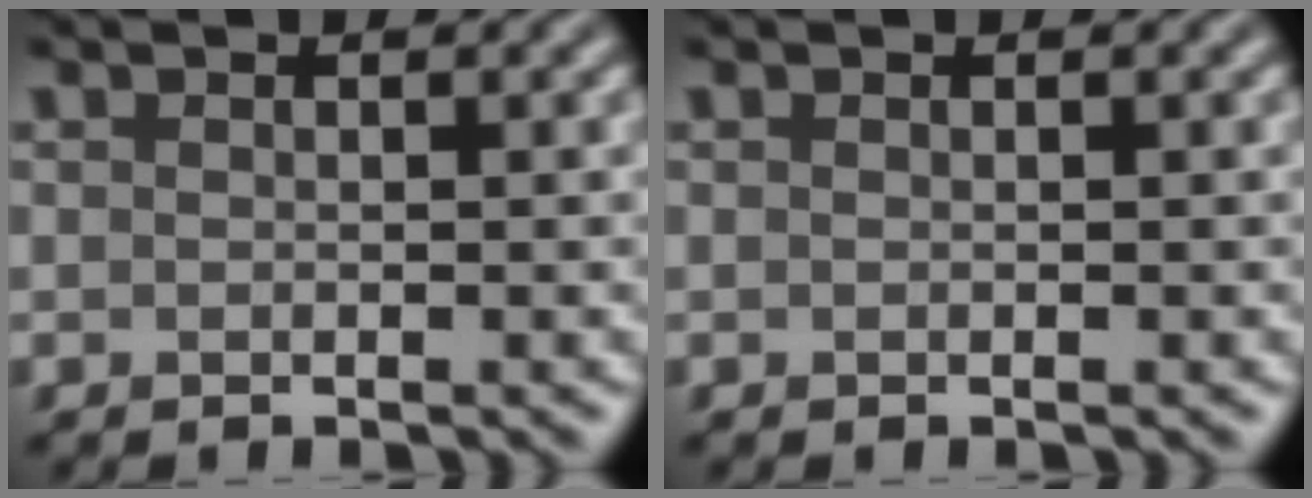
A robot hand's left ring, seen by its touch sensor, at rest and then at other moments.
{"total": 0.0}